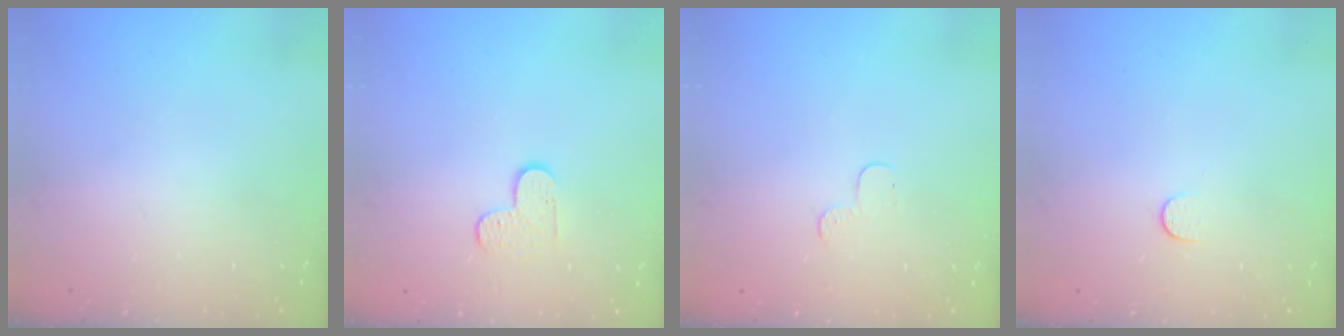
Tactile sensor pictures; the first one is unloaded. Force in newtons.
{"total": 4.7, "press": 4.7, "slide": 0.5}
{"total": 3.2, "press": 3.2, "slide": 0.3}
{"total": 3.9, "press": 3.9, "slide": 0.5}